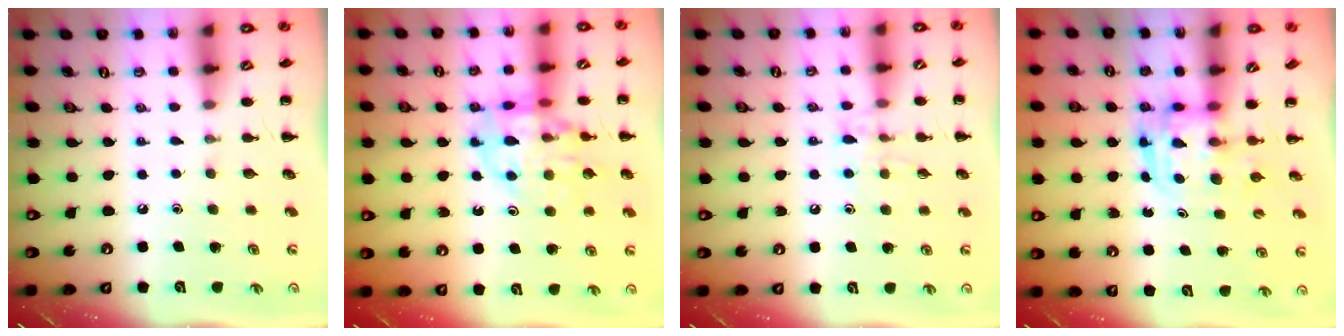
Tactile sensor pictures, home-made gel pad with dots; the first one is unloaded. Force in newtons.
{"total": 13.8, "press": 13.6, "slide": 2.2}
{"total": 8.4, "press": 8.3, "slide": 1.5}
{"total": 3.0, "press": 3.0, "slide": 0.3}